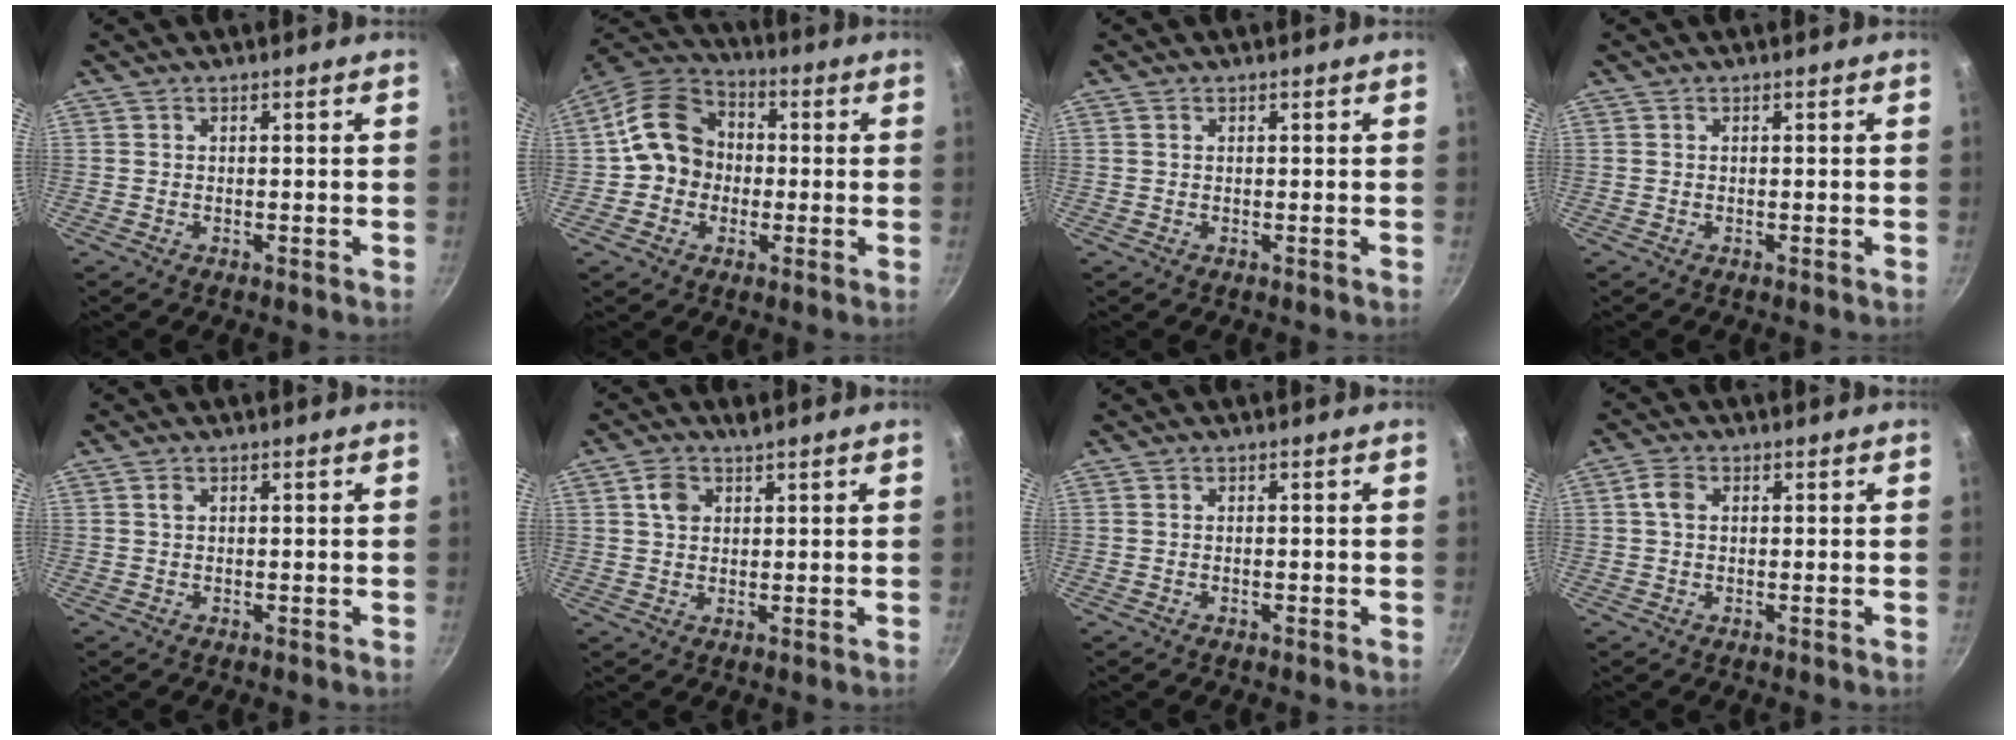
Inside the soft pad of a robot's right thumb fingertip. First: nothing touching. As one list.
[{"total": 12.5, "force": [0.0, 10.7, 6.5], "torque": [-0.076, 0.031, -0.016]}, {"total": 0.0}, {"total": 0.0}, {"total": 0.8, "force": [0.3, 0.5, 0.6], "torque": [-0.011, -0.001, 0.005]}, {"total": 3.4, "force": [1.5, 2.3, 1.9], "torque": [-0.030, 0.000, 0.029]}, {"total": 0.7, "force": [-0.3, 0.3, 0.5], "torque": [-0.010, 0.003, -0.005]}, {"total": 2.8, "force": [0.4, 2.0, 2.0], "torque": [-0.039, 0.006, 0.003]}]